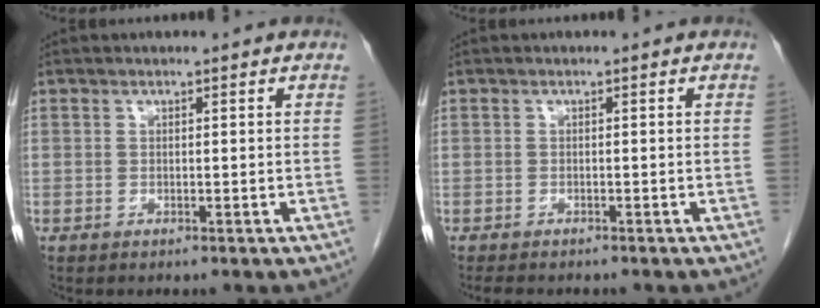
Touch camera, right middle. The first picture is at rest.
{"total": 3.8, "force": [-3.3, 1.1, 1.7], "torque": [-0.027, -0.008, -0.042]}